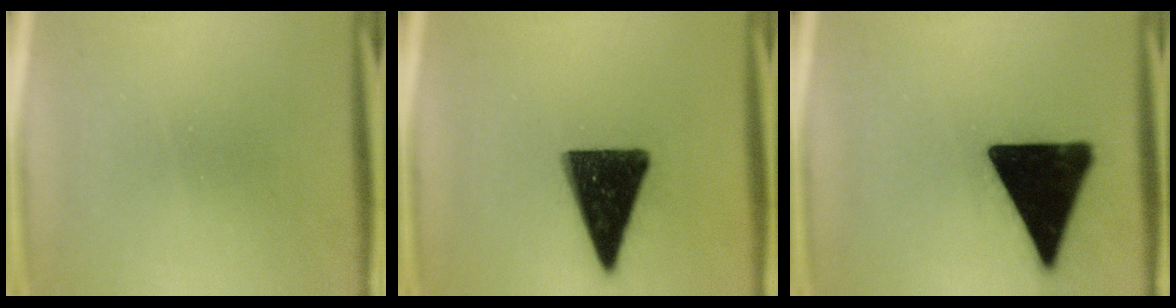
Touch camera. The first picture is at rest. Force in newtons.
{"total": 15.0}
{"total": 19.6}